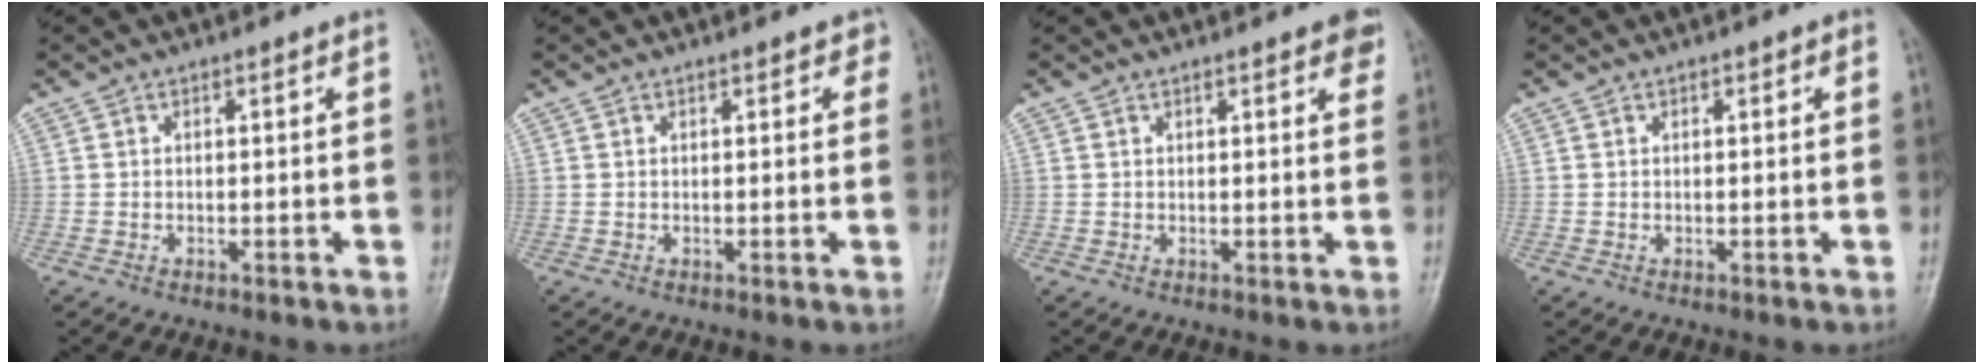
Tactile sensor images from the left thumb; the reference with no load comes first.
{"total": 1.8, "force": [1.0, 1.0, 1.1], "torque": [0.001, 0.000, 0.007]}
{"total": 4.0, "force": [2.4, 1.1, 3.0], "torque": [-0.022, -0.003, 0.024]}
{"total": 1.2, "force": [0.5, 0.5, 1.0], "torque": [-0.010, 0.002, 0.005]}